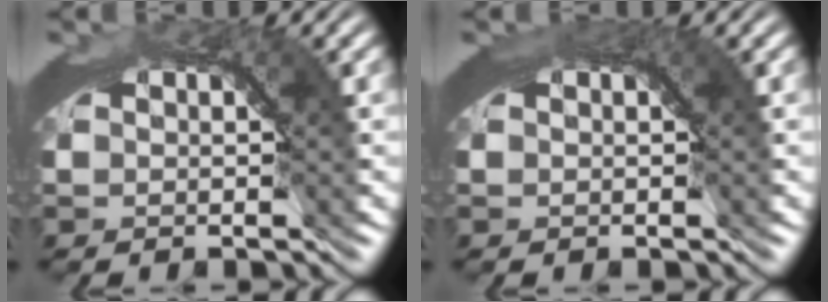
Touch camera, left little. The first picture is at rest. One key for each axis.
{"total": 1.1, "fx": 0.6, "fy": 0.3, "fz": 0.9, "tx": -0.007, "ty": 0.001, "tz": 0.006}